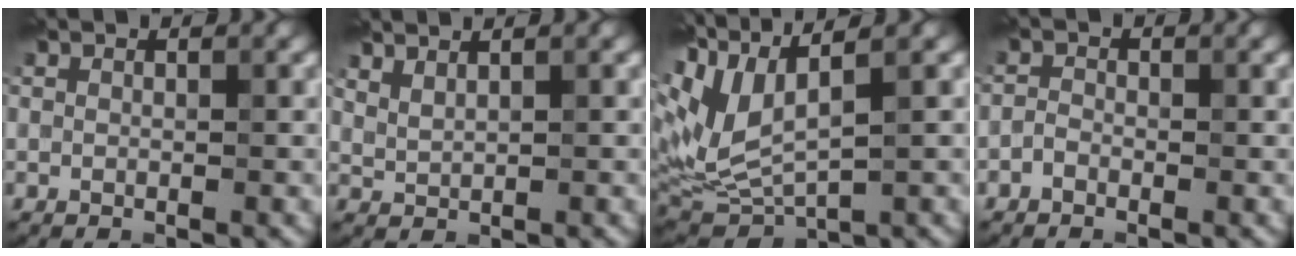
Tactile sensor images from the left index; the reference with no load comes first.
{"total": 2.0, "force": [1.8, 0.3, 0.8], "torque": [-0.021, 0.004, 0.040]}
{"total": 9.3, "force": [4.0, 3.6, 7.6], "torque": [-0.197, 0.008, 0.090]}
{"total": 1.0, "force": [-0.8, 0.5, 0.2], "torque": [-0.005, 0.002, -0.020]}